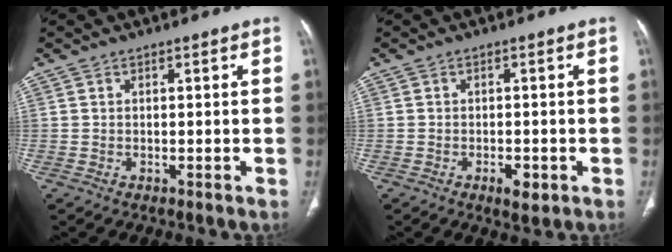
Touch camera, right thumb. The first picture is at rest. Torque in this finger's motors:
{"motor_torque": [0.18, 0.42, -0.16, 0.13, 0.03]}